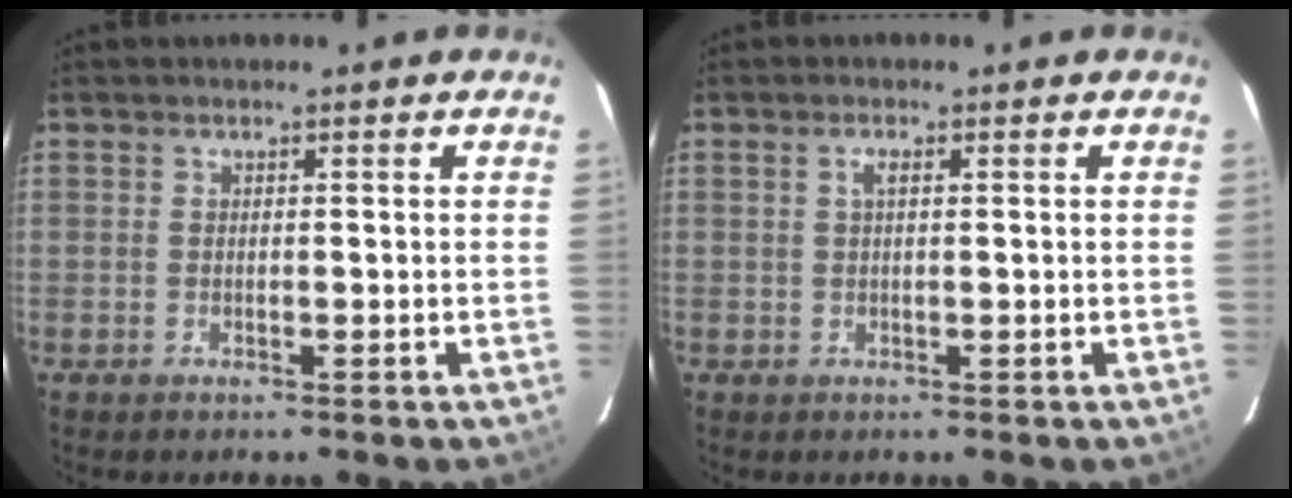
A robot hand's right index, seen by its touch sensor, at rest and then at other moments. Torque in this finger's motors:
{"motor_torque": [0.05, -0.11, 0.09, 0.03]}